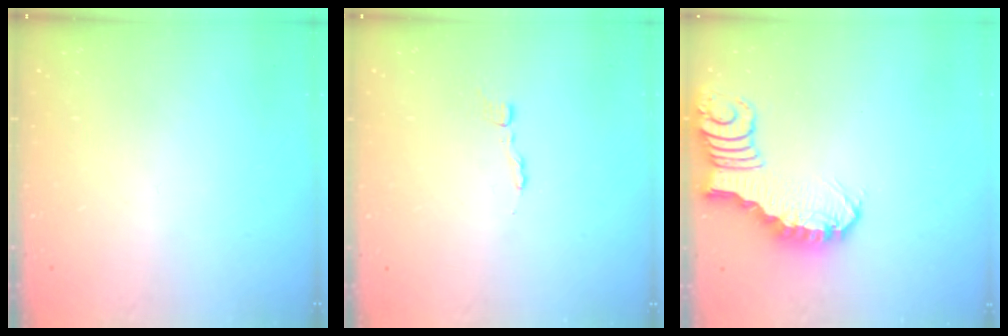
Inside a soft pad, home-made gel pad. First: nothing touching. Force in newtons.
{"total": 2.5, "press": 2.5, "slide": 0.3}
{"total": 3.0, "press": 2.9, "slide": 0.4}